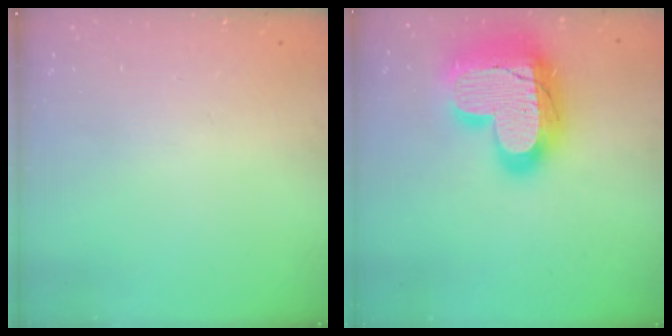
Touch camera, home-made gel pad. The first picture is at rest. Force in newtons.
{"total": 27.3, "press": 27.2, "slide": 2.0}